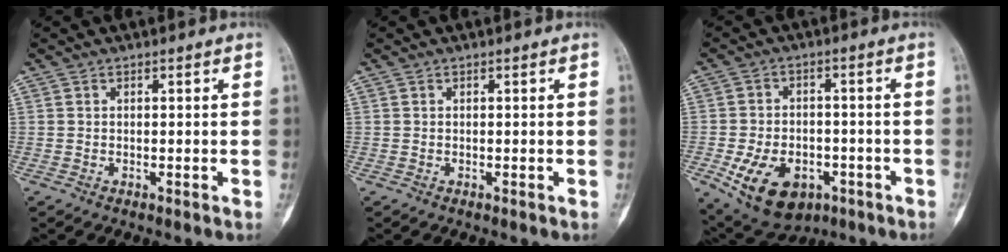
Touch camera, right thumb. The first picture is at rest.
{"total": 0.0}
{"total": 13.8, "force": [-5.4, 9.2, 8.8], "torque": [-0.138, 0.017, -0.071]}